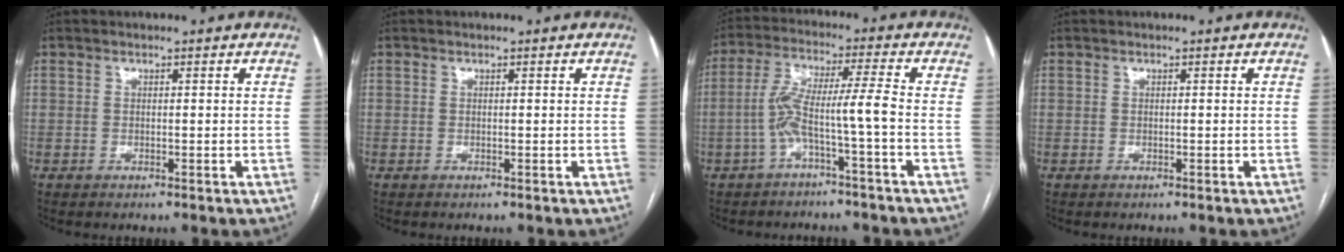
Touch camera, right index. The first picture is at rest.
{"total": 0.0}
{"total": 7.2, "force": [-2.6, -0.8, 6.7], "torque": [-0.135, 0.028, -0.049]}
{"total": 0.0}